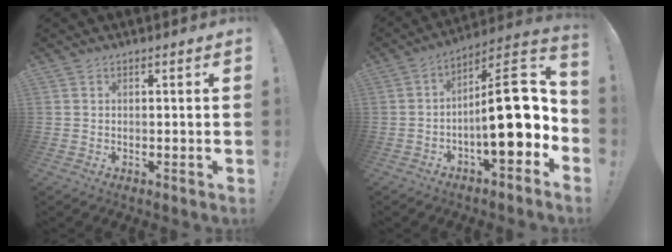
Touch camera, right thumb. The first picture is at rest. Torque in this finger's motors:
{"motor_torque": [2.86, 2.15, 1.98, -0.79, 0.53]}